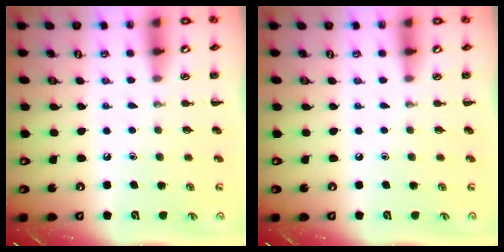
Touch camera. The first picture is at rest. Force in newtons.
{"total": 0.0}